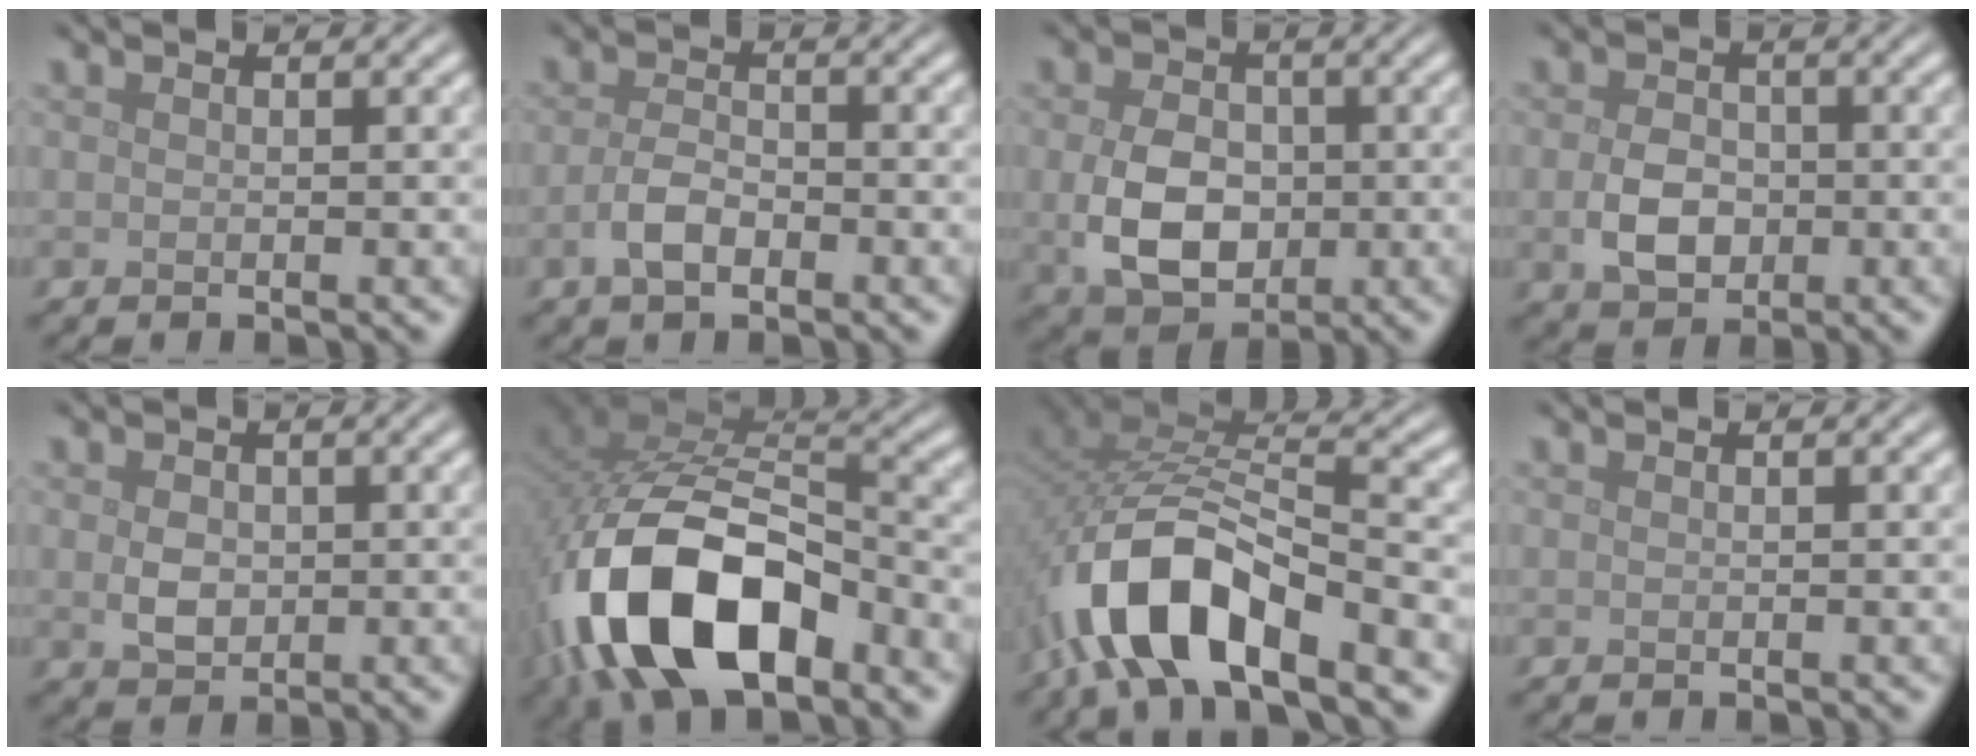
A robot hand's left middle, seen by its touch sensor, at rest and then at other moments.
{"total": 2.6, "force": [-1.2, 1.3, 2.0], "torque": [-0.041, 0.001, -0.026]}
{"total": 5.9, "force": [-0.6, 4.3, 4.0], "torque": [-0.088, -0.011, -0.009]}
{"total": 3.5, "force": [-0.6, 2.7, 2.2], "torque": [-0.045, -0.003, -0.014]}
{"total": 2.4, "force": [0.0, 1.9, 1.5], "torque": [-0.031, -0.003, 0.000]}
{"total": 14.5, "force": [-6.1, 7.9, 10.5], "torque": [-0.217, -0.017, -0.105]}
{"total": 10.4, "force": [-5.4, 4.5, 7.7], "torque": [-0.155, 0.007, -0.102]}
{"total": 0.0}